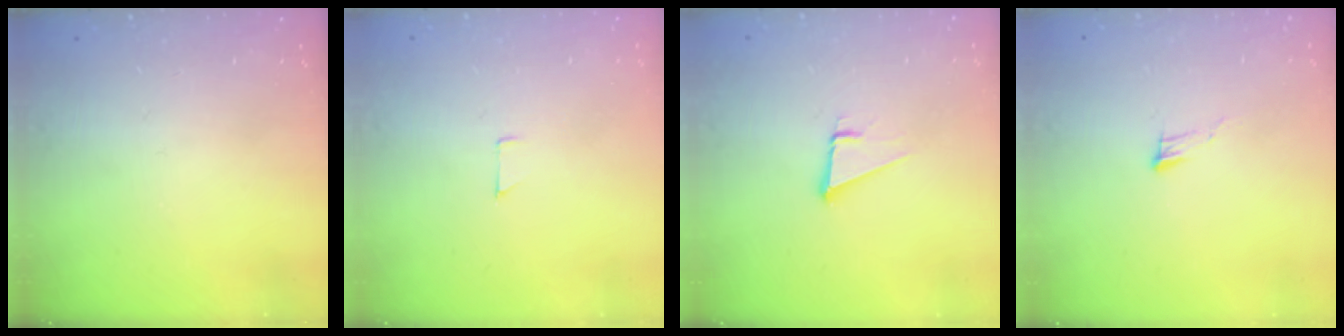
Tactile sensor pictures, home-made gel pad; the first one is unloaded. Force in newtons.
{"total": 3.8, "press": 3.8, "slide": 0.3}
{"total": 4.8, "press": 3.6, "slide": 3.1}
{"total": 6.3, "press": 6.2, "slide": 1.0}